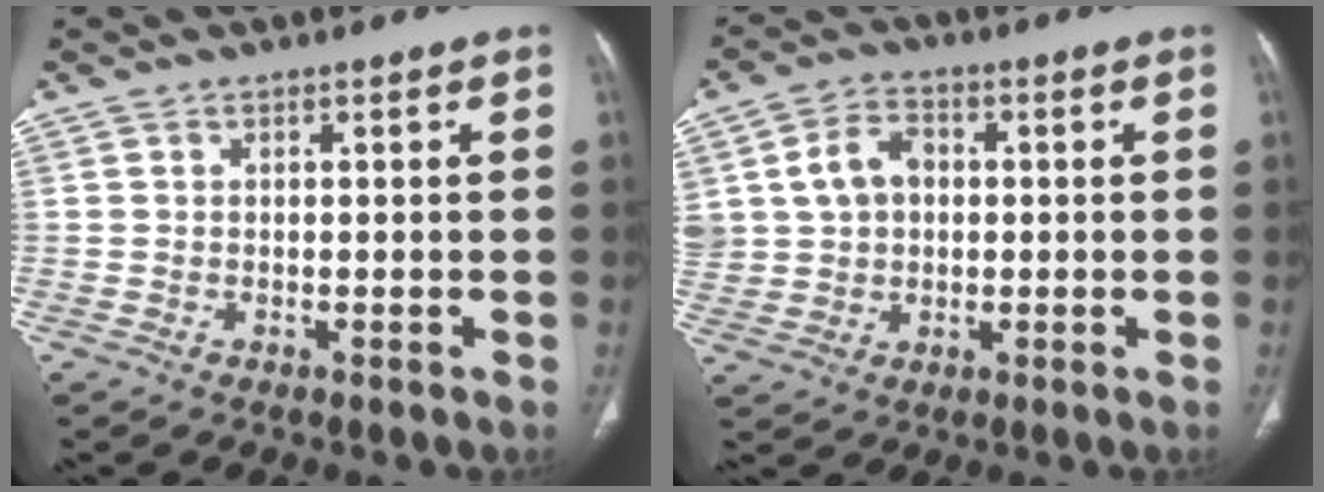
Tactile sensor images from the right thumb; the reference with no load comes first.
{"total": 10.1, "force": [1.8, 8.0, 5.9], "torque": [-0.099, 0.009, 0.037]}